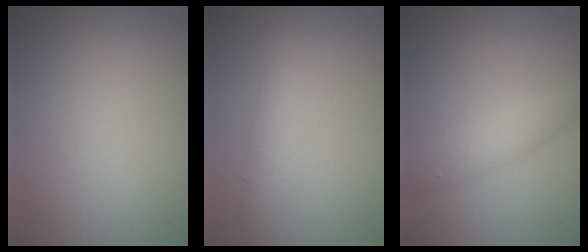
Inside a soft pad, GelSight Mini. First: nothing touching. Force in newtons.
{"total": 2.9, "press": 2.9, "slide": 0.1}
{"total": 2.4, "press": 2.4, "slide": 0.1}